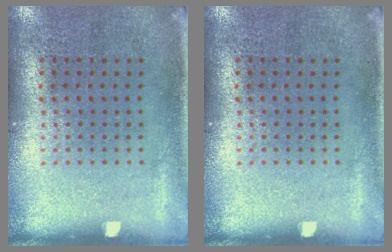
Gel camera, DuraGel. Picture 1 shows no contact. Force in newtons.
{"total": 0.0}